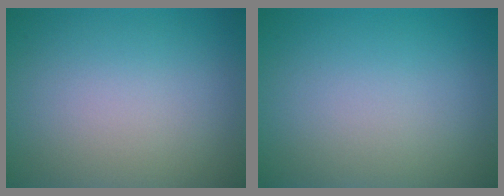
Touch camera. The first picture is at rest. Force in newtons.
{"total": 0.0}